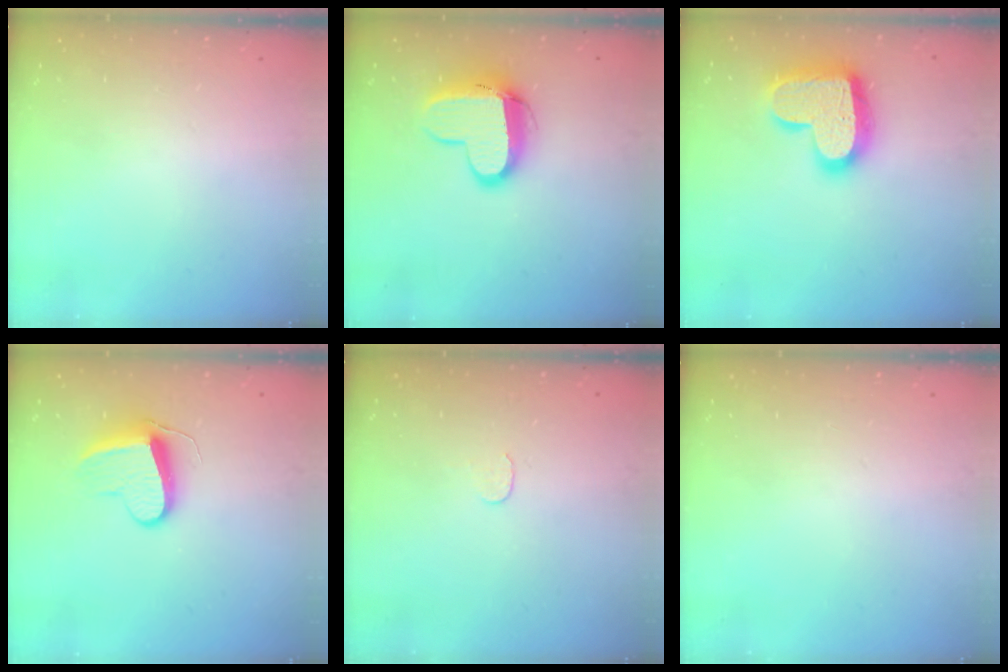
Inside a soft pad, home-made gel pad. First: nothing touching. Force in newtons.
{"total": 11.4, "press": 11.4, "slide": 1.1}
{"total": 19.5, "press": 19.5, "slide": 1.4}
{"total": 10.7, "press": 10.7, "slide": 0.7}
{"total": 3.7, "press": 3.7, "slide": 0.4}
{"total": 0.0}